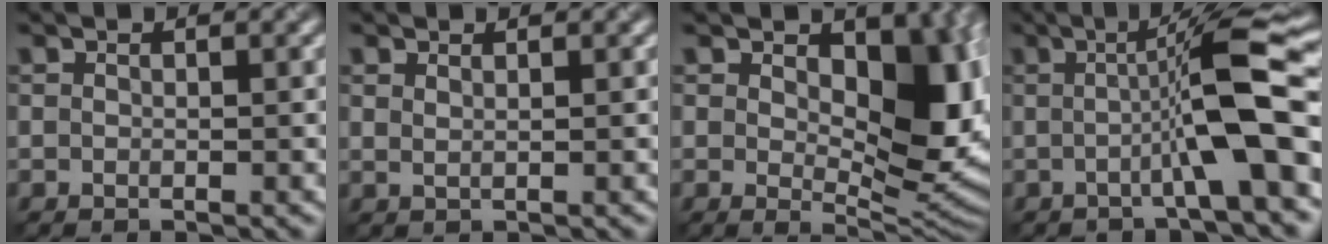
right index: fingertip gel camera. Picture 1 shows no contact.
{"total": 0.7, "force": [0.6, 0.2, 0.2], "torque": [0.001, -0.003, 0.009]}
{"total": 9.6, "force": [2.3, 5.0, 7.9], "torque": [-0.115, -0.004, 0.042]}
{"total": 8.0, "force": [-1.1, 0.9, 7.8], "torque": [-0.106, 0.016, -0.019]}